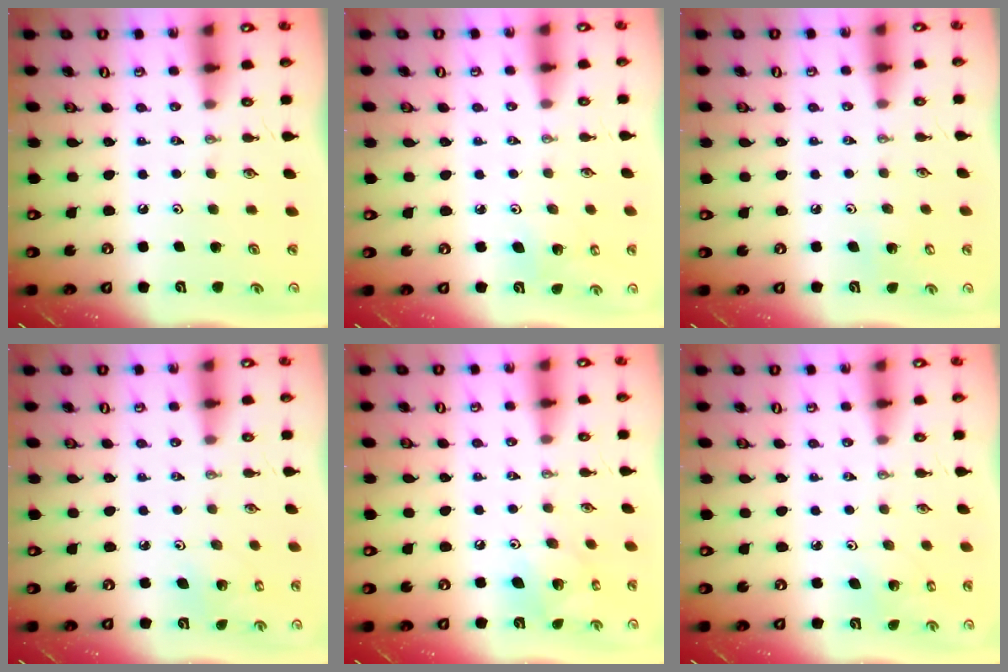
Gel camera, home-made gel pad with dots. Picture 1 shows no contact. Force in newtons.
{"total": 4.8, "press": 4.7, "slide": 0.9}
{"total": 3.6, "press": 3.6, "slide": 0.2}
{"total": 1.8, "press": 1.8, "slide": 0.1}
{"total": 8.8, "press": 8.8, "slide": 0.7}
{"total": 2.1, "press": 2.1, "slide": 0.1}